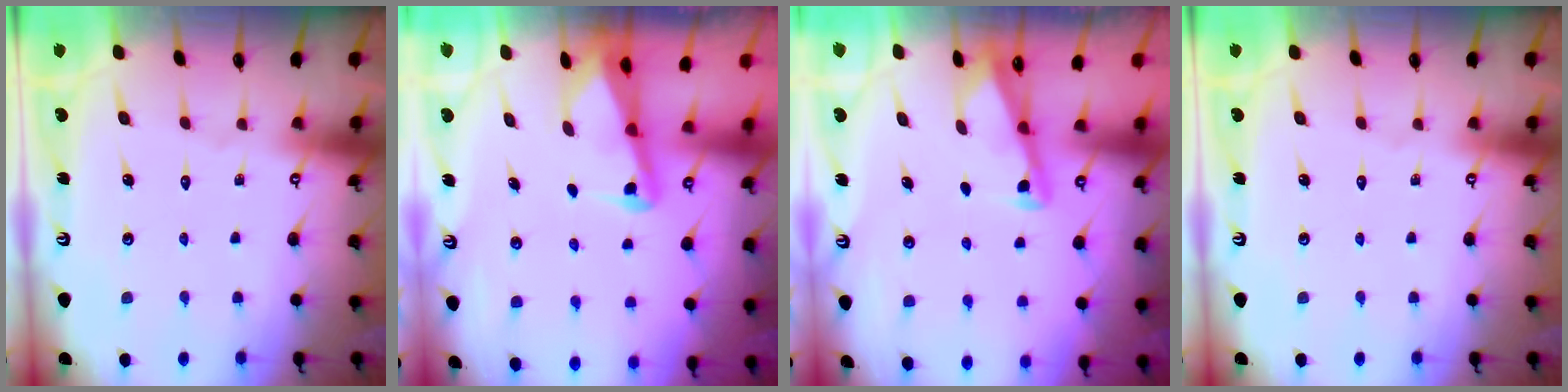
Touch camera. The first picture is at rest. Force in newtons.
{"total": 2.5, "press": 2.4, "slide": 0.6}
{"total": 2.9, "press": 2.9, "slide": 0.4}
{"total": 0.0}